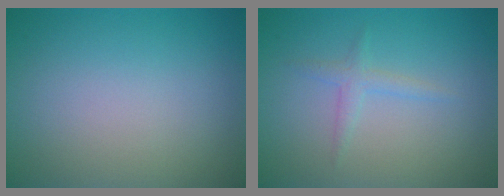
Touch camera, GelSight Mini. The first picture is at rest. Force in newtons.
{"total": 0.7, "press": 0.6, "slide": 0.1}